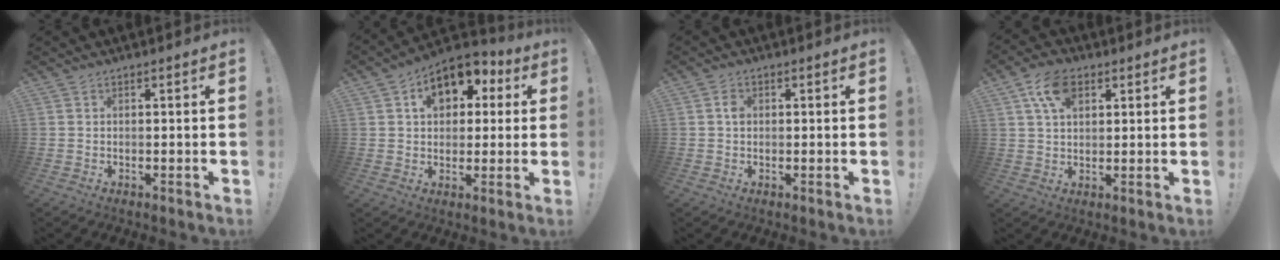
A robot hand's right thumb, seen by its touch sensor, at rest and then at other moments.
{"total": 12.6, "force": [5.2, 8.7, 7.5], "torque": [-0.109, -0.015, 0.095]}
{"total": 2.1, "force": [0.0, 1.6, 1.4], "torque": [-0.022, 0.005, -0.002]}
{"total": 9.8, "force": [4.5, 6.0, 6.2], "torque": [-0.106, -0.001, 0.085]}